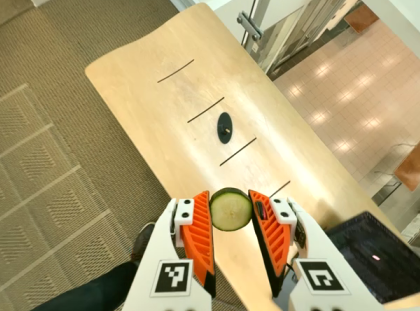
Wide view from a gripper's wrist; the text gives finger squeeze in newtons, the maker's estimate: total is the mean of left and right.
{"total": 7.8, "left": 7.9, "right": 7.8}